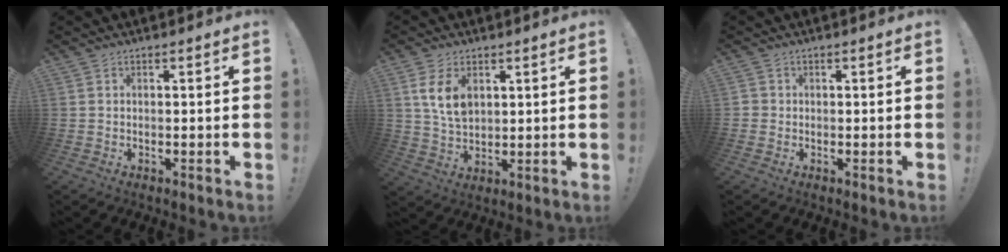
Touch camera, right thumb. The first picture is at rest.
{"total": 8.8, "force": [3.5, 5.5, 5.9], "torque": [-0.117, -0.006, 0.066]}
{"total": 1.4, "force": [-0.4, 1.3, 0.5], "torque": [-0.015, 0.007, -0.006]}